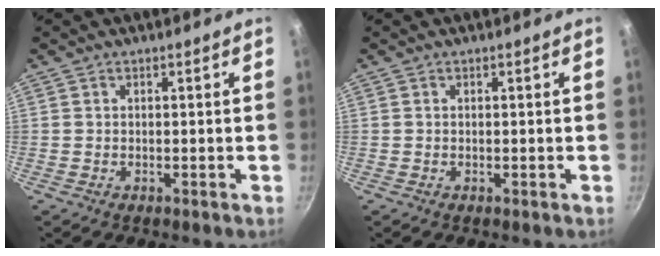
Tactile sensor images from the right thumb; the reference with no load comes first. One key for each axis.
{"total": 0.0}